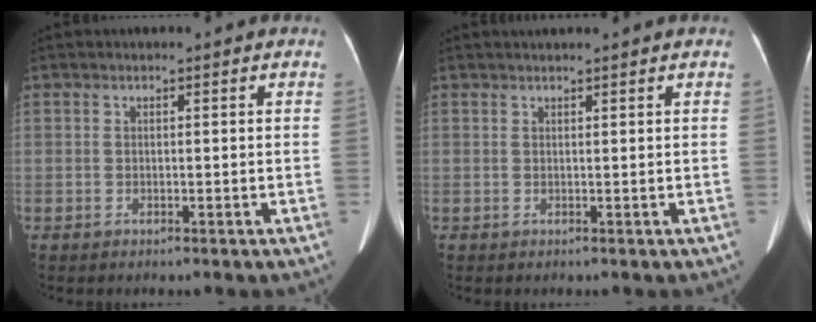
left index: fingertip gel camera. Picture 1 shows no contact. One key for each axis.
{"total": 2.4, "fx": 2.2, "fy": -0.4, "fz": 0.9, "tx": -0.011, "ty": 0.025, "tz": 0.035}